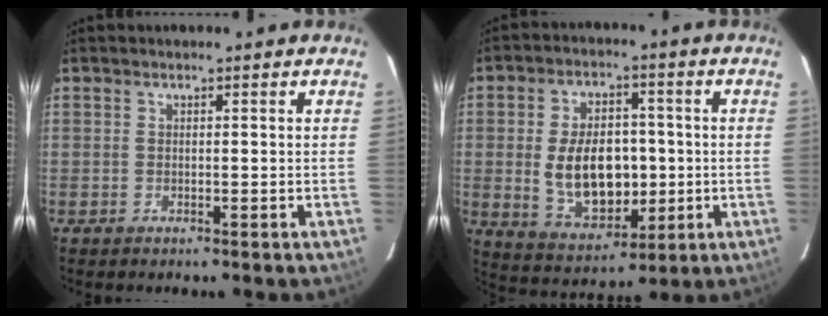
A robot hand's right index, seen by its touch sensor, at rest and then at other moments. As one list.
[{"total": 13.9, "force": [-0.7, 8.9, 10.7], "torque": [-0.209, 0.004, 0.011]}]